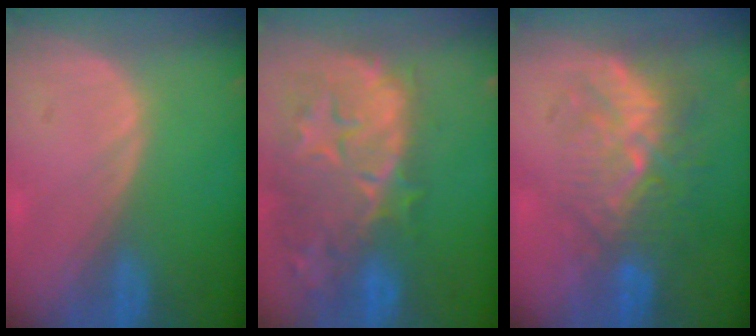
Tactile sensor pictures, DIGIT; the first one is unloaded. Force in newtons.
{"total": 14.3, "press": 11.9, "slide": 8.0}
{"total": 9.4, "press": 8.7, "slide": 3.8}